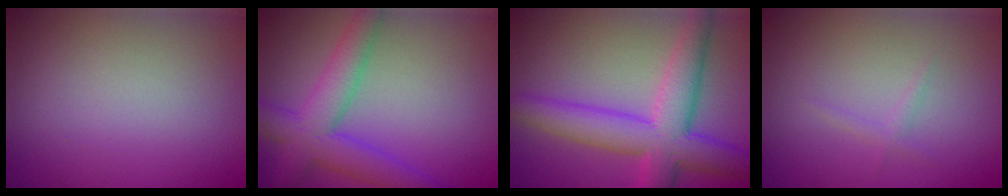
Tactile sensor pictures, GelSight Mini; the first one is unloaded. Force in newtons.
{"total": 5.7, "press": 5.7, "slide": 0.2}
{"total": 7.5, "press": 7.5, "slide": 0.2}
{"total": 0.8, "press": 0.8, "slide": 0.0}